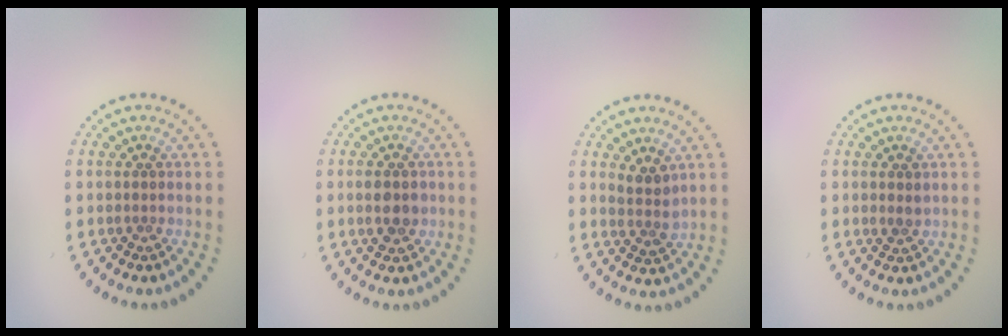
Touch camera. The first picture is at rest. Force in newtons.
{"total": 2.7, "press": 2.7, "slide": 0.1}
{"total": 1.9, "press": 1.6, "slide": 1.0}
{"total": 1.1, "press": 0.9, "slide": 0.5}